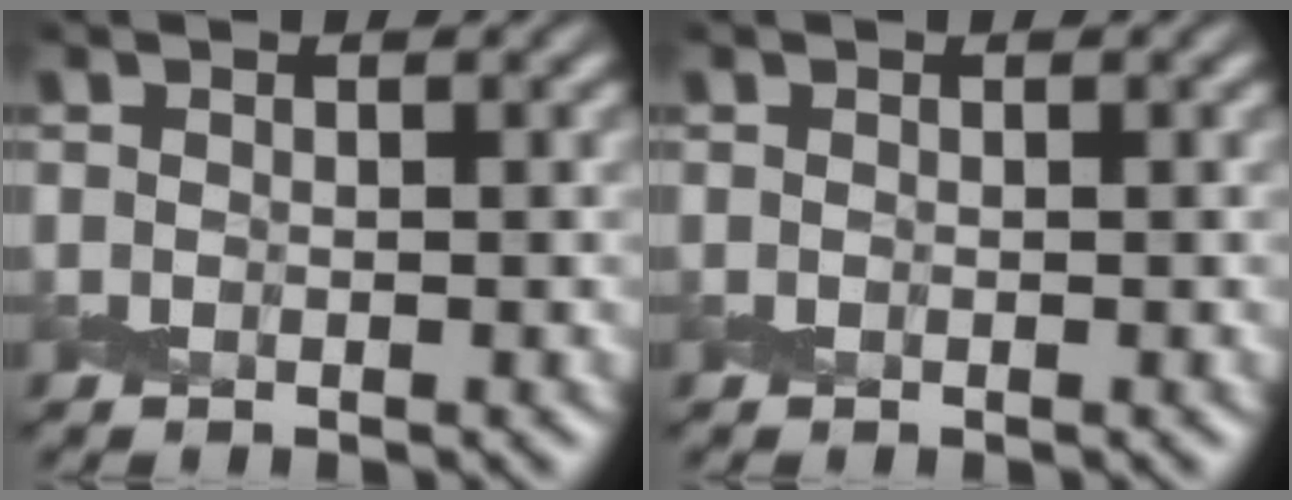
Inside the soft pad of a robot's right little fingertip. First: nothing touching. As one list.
[{"total": 0.0}]